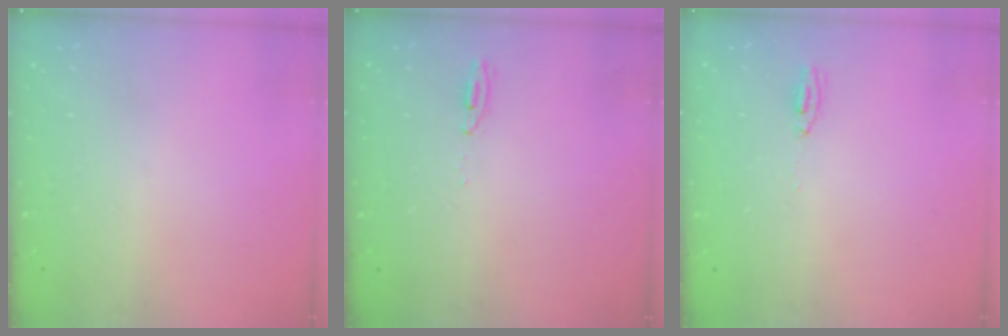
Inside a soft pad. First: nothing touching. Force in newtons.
{"total": 4.1, "press": 3.1, "slide": 2.6}
{"total": 4.8, "press": 2.7, "slide": 4.0}